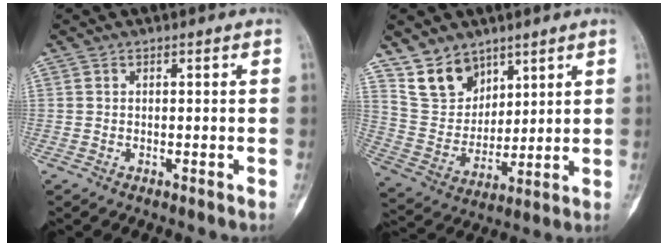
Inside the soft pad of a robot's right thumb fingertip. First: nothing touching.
{"total": 10.7, "force": [7.6, 6.9, 3.1], "torque": [-0.030, -0.052, 0.163]}